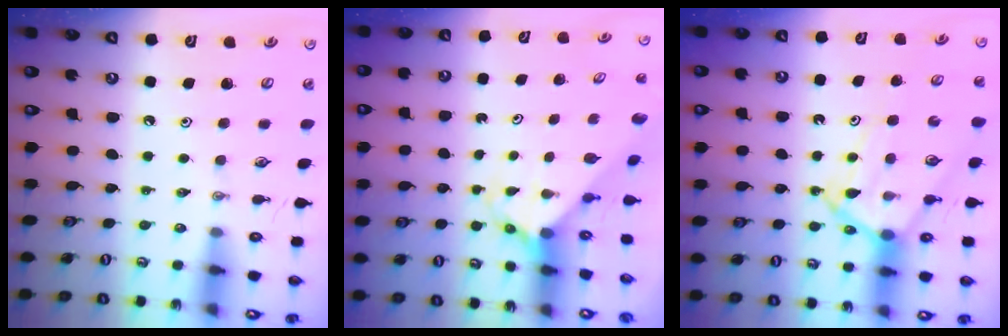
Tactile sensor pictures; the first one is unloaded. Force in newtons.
{"total": 3.3, "press": 3.3, "slide": 0.3}
{"total": 10.4, "press": 10.3, "slide": 0.9}